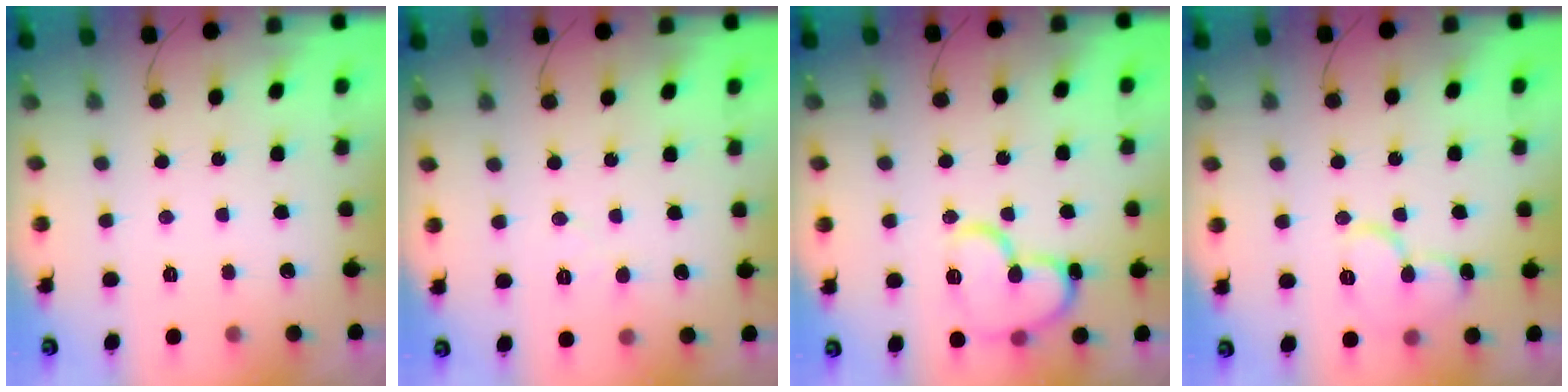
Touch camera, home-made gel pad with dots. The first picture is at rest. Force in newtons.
{"total": 4.5, "press": 4.5, "slide": 0.4}
{"total": 14.6, "press": 14.5, "slide": 1.8}
{"total": 9.8, "press": 9.7, "slide": 1.1}